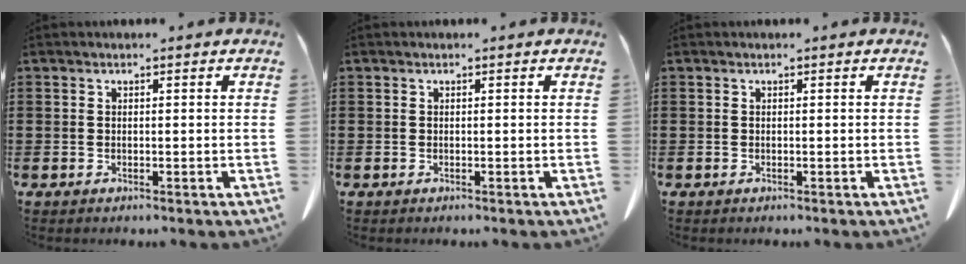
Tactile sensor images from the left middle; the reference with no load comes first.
{"total": 0.0}
{"total": 0.0}